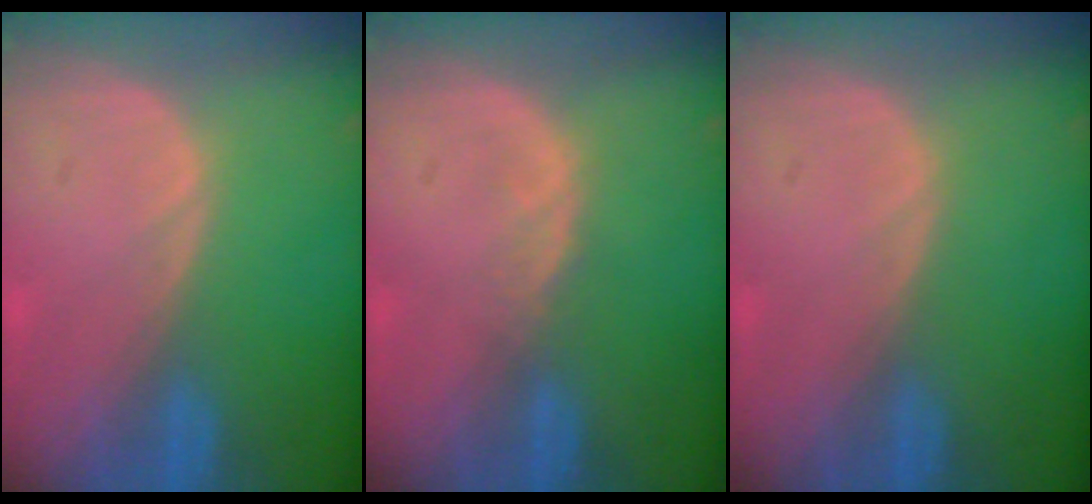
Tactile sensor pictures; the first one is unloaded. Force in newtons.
{"total": 1.1, "press": 1.1, "slide": 0.2}
{"total": 0.0}